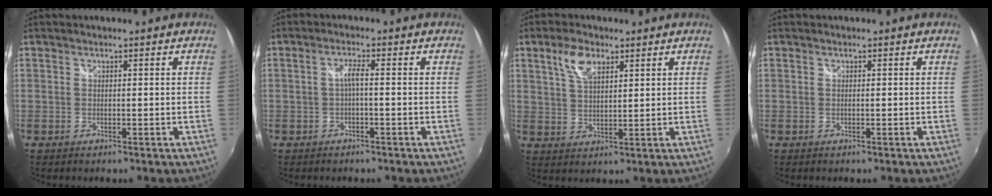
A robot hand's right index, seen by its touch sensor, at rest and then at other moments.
{"total": 2.0, "force": [-0.6, 0.0, 1.9], "torque": [-0.036, 0.003, -0.012]}
{"total": 5.9, "force": [3.2, 2.8, 4.1], "torque": [-0.078, 0.010, 0.060]}
{"total": 0.0}